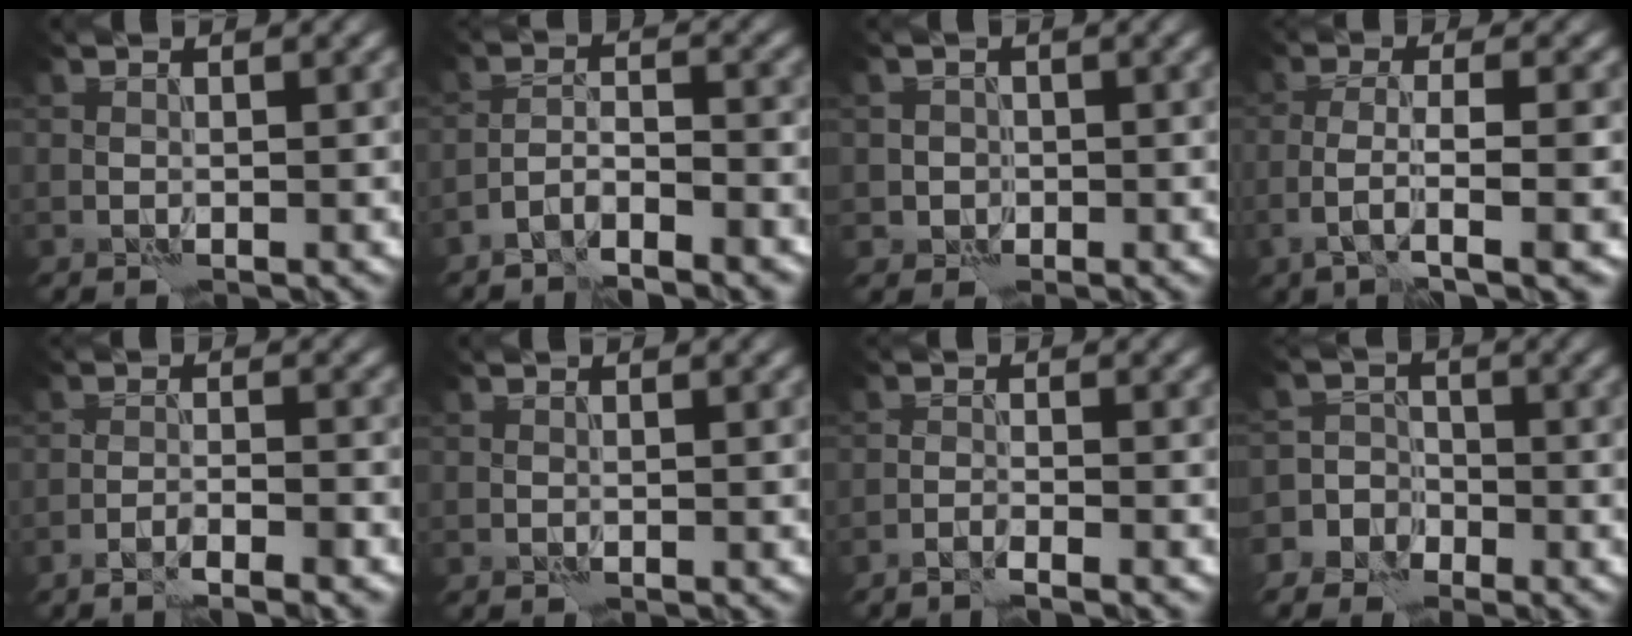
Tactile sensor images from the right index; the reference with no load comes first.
{"total": 3.3, "force": [-2.8, 0.6, 1.7], "torque": [-0.025, 0.006, -0.055]}
{"total": 1.6, "force": [-0.4, 1.6, -0.1], "torque": [0.021, 0.005, -0.012]}
{"total": 4.2, "force": [-1.6, 0.8, 3.8], "torque": [-0.069, 0.000, -0.034]}
{"total": 3.1, "force": [-2.5, 0.1, 1.8], "torque": [-0.034, 0.003, -0.044]}
{"total": 0.0}
{"total": 1.8, "force": [-1.6, -0.2, 0.7], "torque": [-0.018, 0.001, -0.034]}
{"total": 4.6, "force": [-2.9, 3.5, 0.3], "torque": [0.032, -0.001, -0.066]}